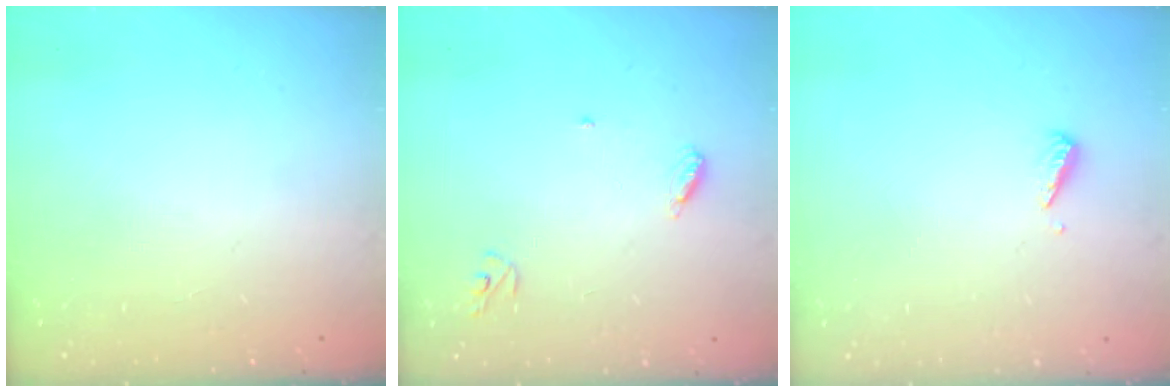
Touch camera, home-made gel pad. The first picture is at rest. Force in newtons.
{"total": 4.9, "press": 4.9, "slide": 0.4}
{"total": 3.1, "press": 3.1, "slide": 0.2}